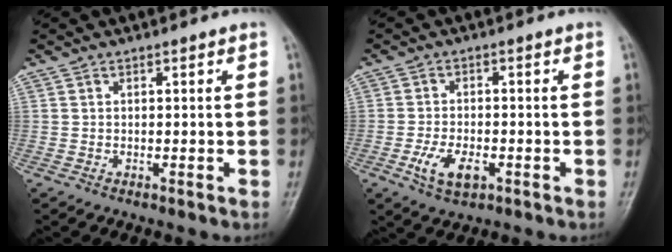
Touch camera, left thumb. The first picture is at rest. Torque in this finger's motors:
{"motor_torque": [-0.29, 0.66, 0.74, 0.22, 0.11]}